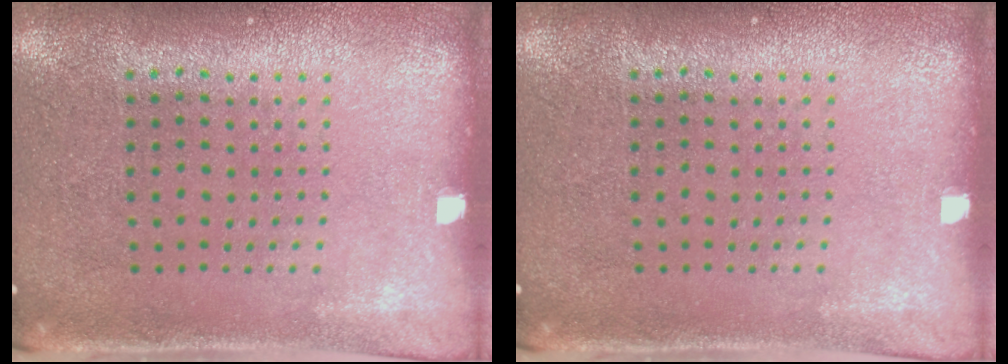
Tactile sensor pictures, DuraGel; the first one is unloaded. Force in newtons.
{"total": 0.0}